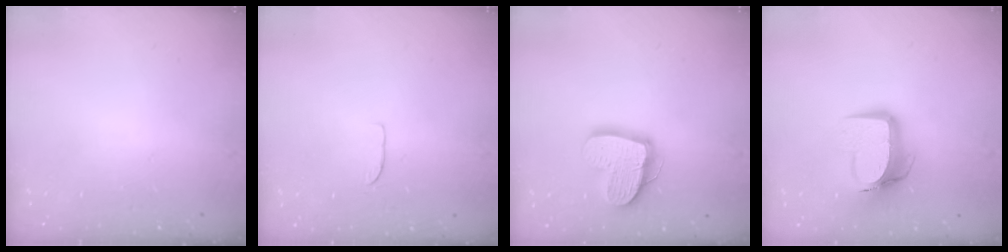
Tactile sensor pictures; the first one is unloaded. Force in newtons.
{"total": 3.6, "press": 3.6, "slide": 0.2}
{"total": 16.5, "press": 16.5, "slide": 1.6}
{"total": 11.5, "press": 11.5, "slide": 1.0}